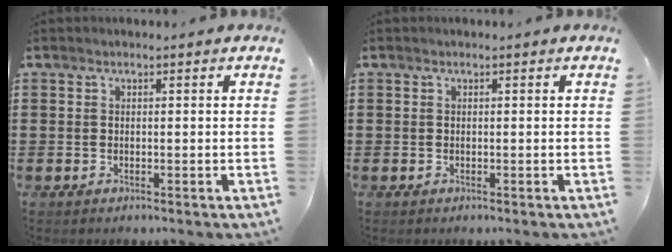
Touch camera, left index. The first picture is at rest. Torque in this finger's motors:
{"motor_torque": [-0.05, -0.05, 0.00, 0.00]}